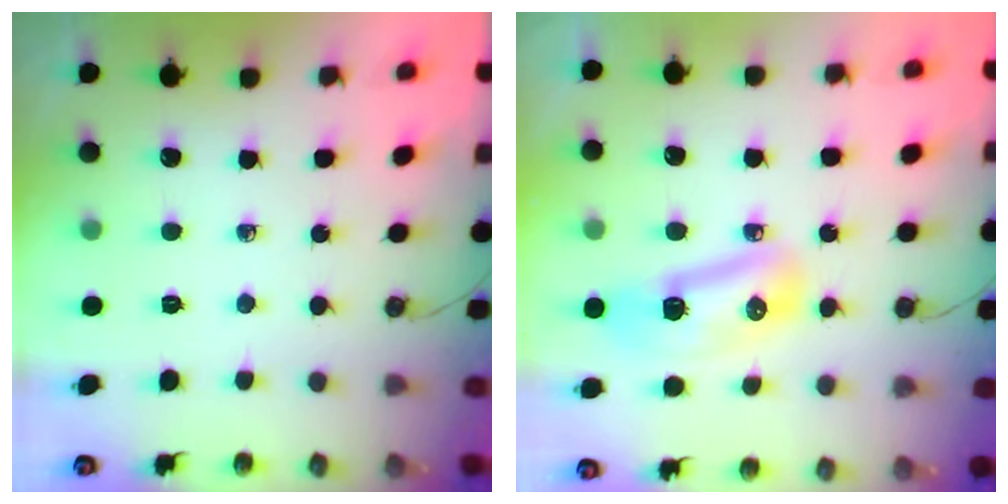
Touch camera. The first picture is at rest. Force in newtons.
{"total": 17.0, "press": 13.5, "slide": 10.4}